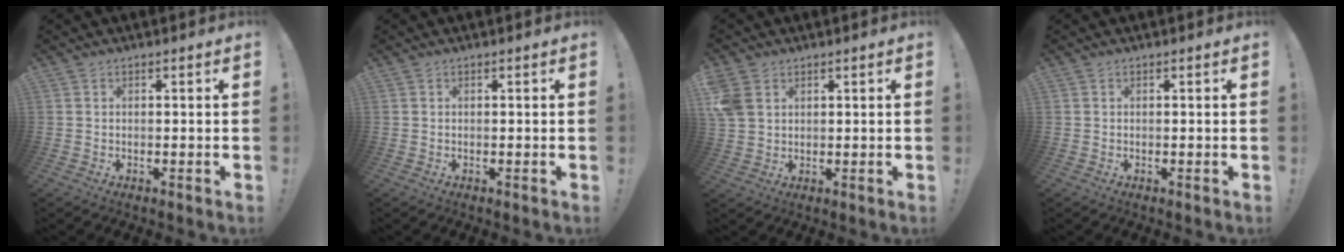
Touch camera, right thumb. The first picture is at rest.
{"total": 0.0}
{"total": 6.1, "force": [2.5, 4.6, 3.1], "torque": [-0.065, -0.005, 0.050]}
{"total": 0.0}